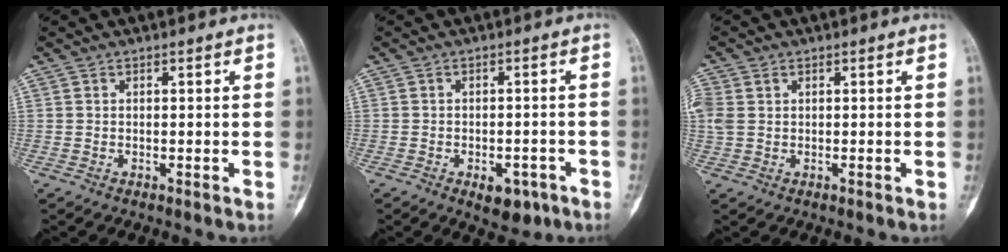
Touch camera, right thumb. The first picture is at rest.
{"total": 5.4, "force": [-2.8, 3.0, 3.5], "torque": [-0.031, 0.015, -0.030]}
{"total": 4.0, "force": [0.9, 3.0, 2.5], "torque": [-0.079, 0.010, 0.022]}